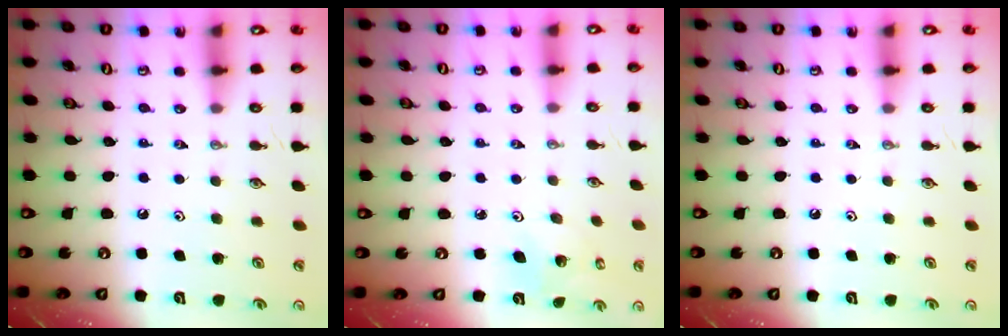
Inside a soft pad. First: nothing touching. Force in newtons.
{"total": 4.1, "press": 4.1, "slide": 0.2}
{"total": 0.0}